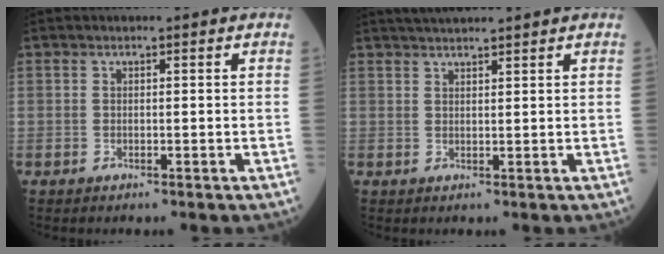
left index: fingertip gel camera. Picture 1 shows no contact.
{"total": 5.4, "force": [4.9, -0.3, 2.3], "torque": [-0.035, 0.032, 0.079]}